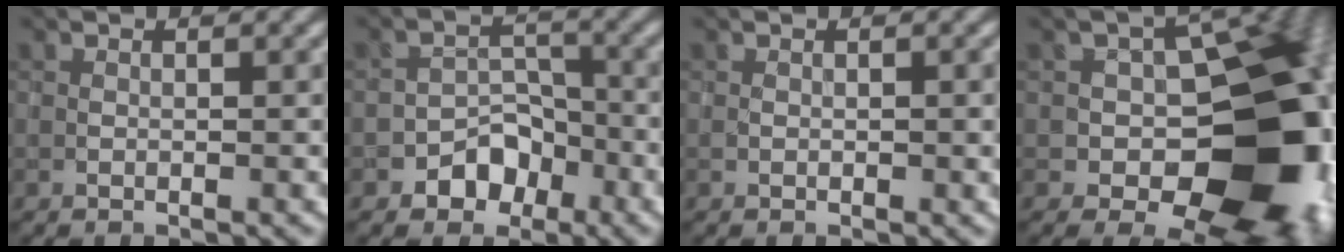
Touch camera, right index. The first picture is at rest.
{"total": 4.0, "force": [-2.5, 2.8, 1.4], "torque": [-0.006, 0.012, -0.040]}
{"total": 1.0, "force": [0.0, 0.5, 0.9], "torque": [-0.016, -0.002, 0.003]}
{"total": 18.0, "force": [-3.6, 12.0, 12.9], "torque": [-0.104, 0.015, -0.047]}